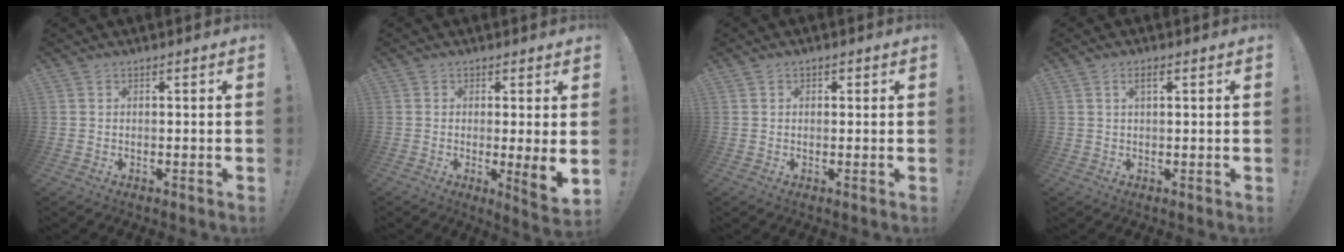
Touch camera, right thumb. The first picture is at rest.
{"total": 5.9, "force": [0.2, 0.1, 5.9], "torque": [-0.076, -0.016, 0.009]}
{"total": 1.0, "force": [0.3, 0.9, 0.4], "torque": [0.007, -0.003, 0.002]}
{"total": 2.6, "force": [1.1, 0.8, 2.2], "torque": [-0.040, 0.000, 0.018]}